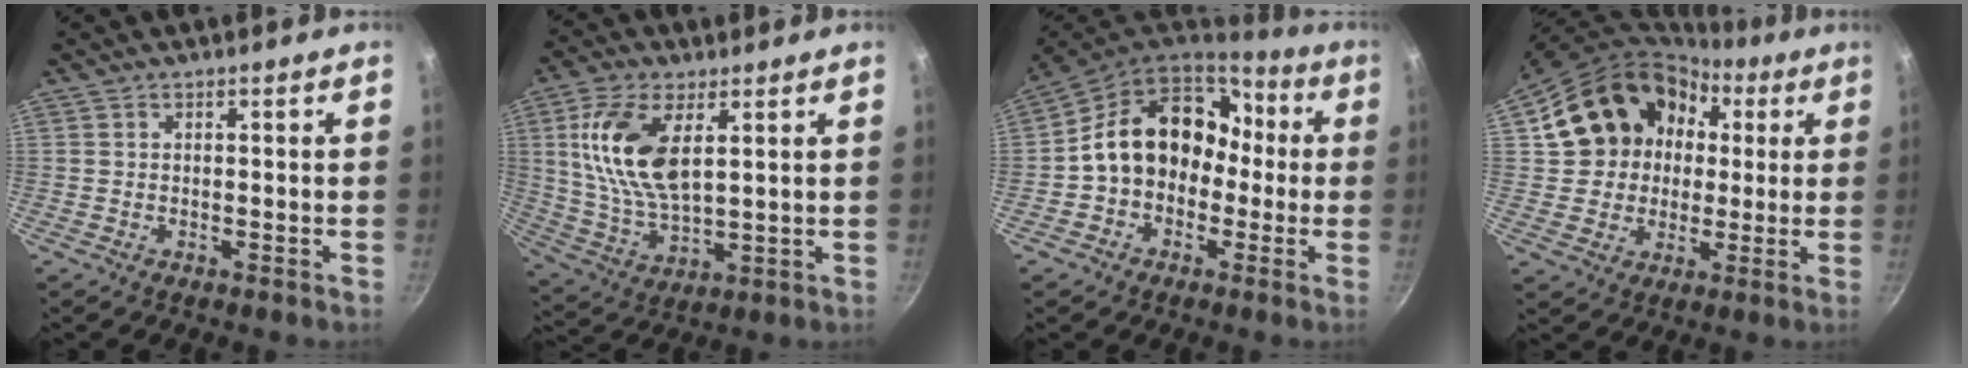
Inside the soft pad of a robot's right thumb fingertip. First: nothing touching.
{"total": 14.6, "force": [4.2, 7.2, 12.0], "torque": [-0.229, -0.016, 0.088]}
{"total": 16.4, "force": [0.1, 13.1, 9.9], "torque": [-0.115, 0.061, -0.008]}
{"total": 18.5, "force": [3.8, 16.0, 8.4], "torque": [-0.127, 0.040, 0.064]}